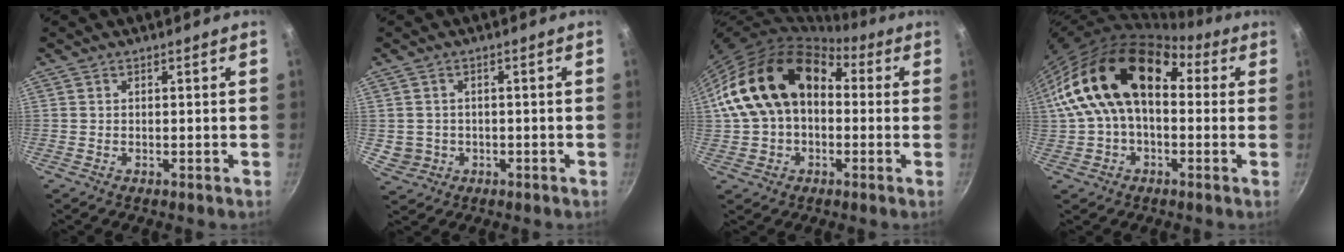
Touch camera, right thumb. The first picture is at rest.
{"total": 3.9, "force": [-0.4, 3.7, 1.1], "torque": [-0.009, 0.012, 0.007]}
{"total": 19.8, "force": [2.5, 14.0, 13.8], "torque": [-0.221, 0.049, 0.036]}
{"total": 21.4, "force": [3.1, 13.6, 16.2], "torque": [-0.276, 0.048, 0.041]}